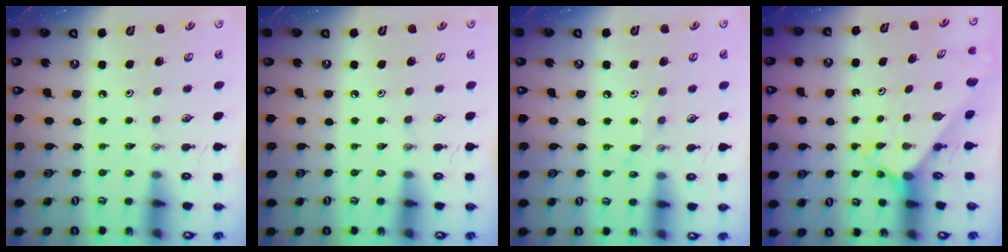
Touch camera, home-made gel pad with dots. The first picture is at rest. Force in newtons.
{"total": 0.0}
{"total": 6.5, "press": 6.5, "slide": 0.5}
{"total": 2.3, "press": 2.3, "slide": 0.2}